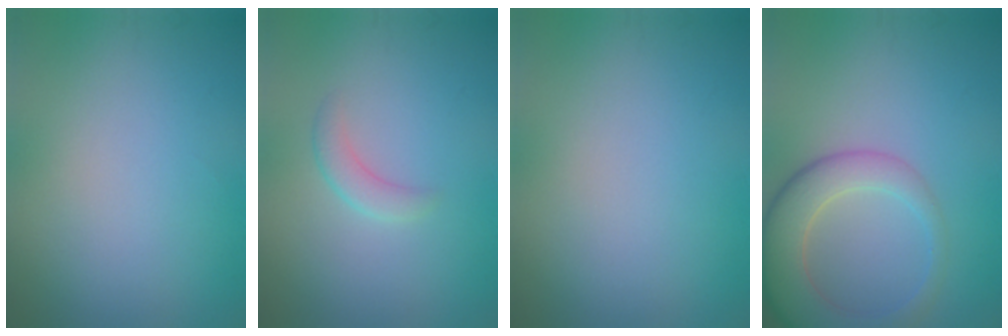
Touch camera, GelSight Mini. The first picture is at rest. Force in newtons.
{"total": 1.8, "press": 1.8, "slide": 0.1}
{"total": 0.0}
{"total": 6.5, "press": 6.4, "slide": 0.5}